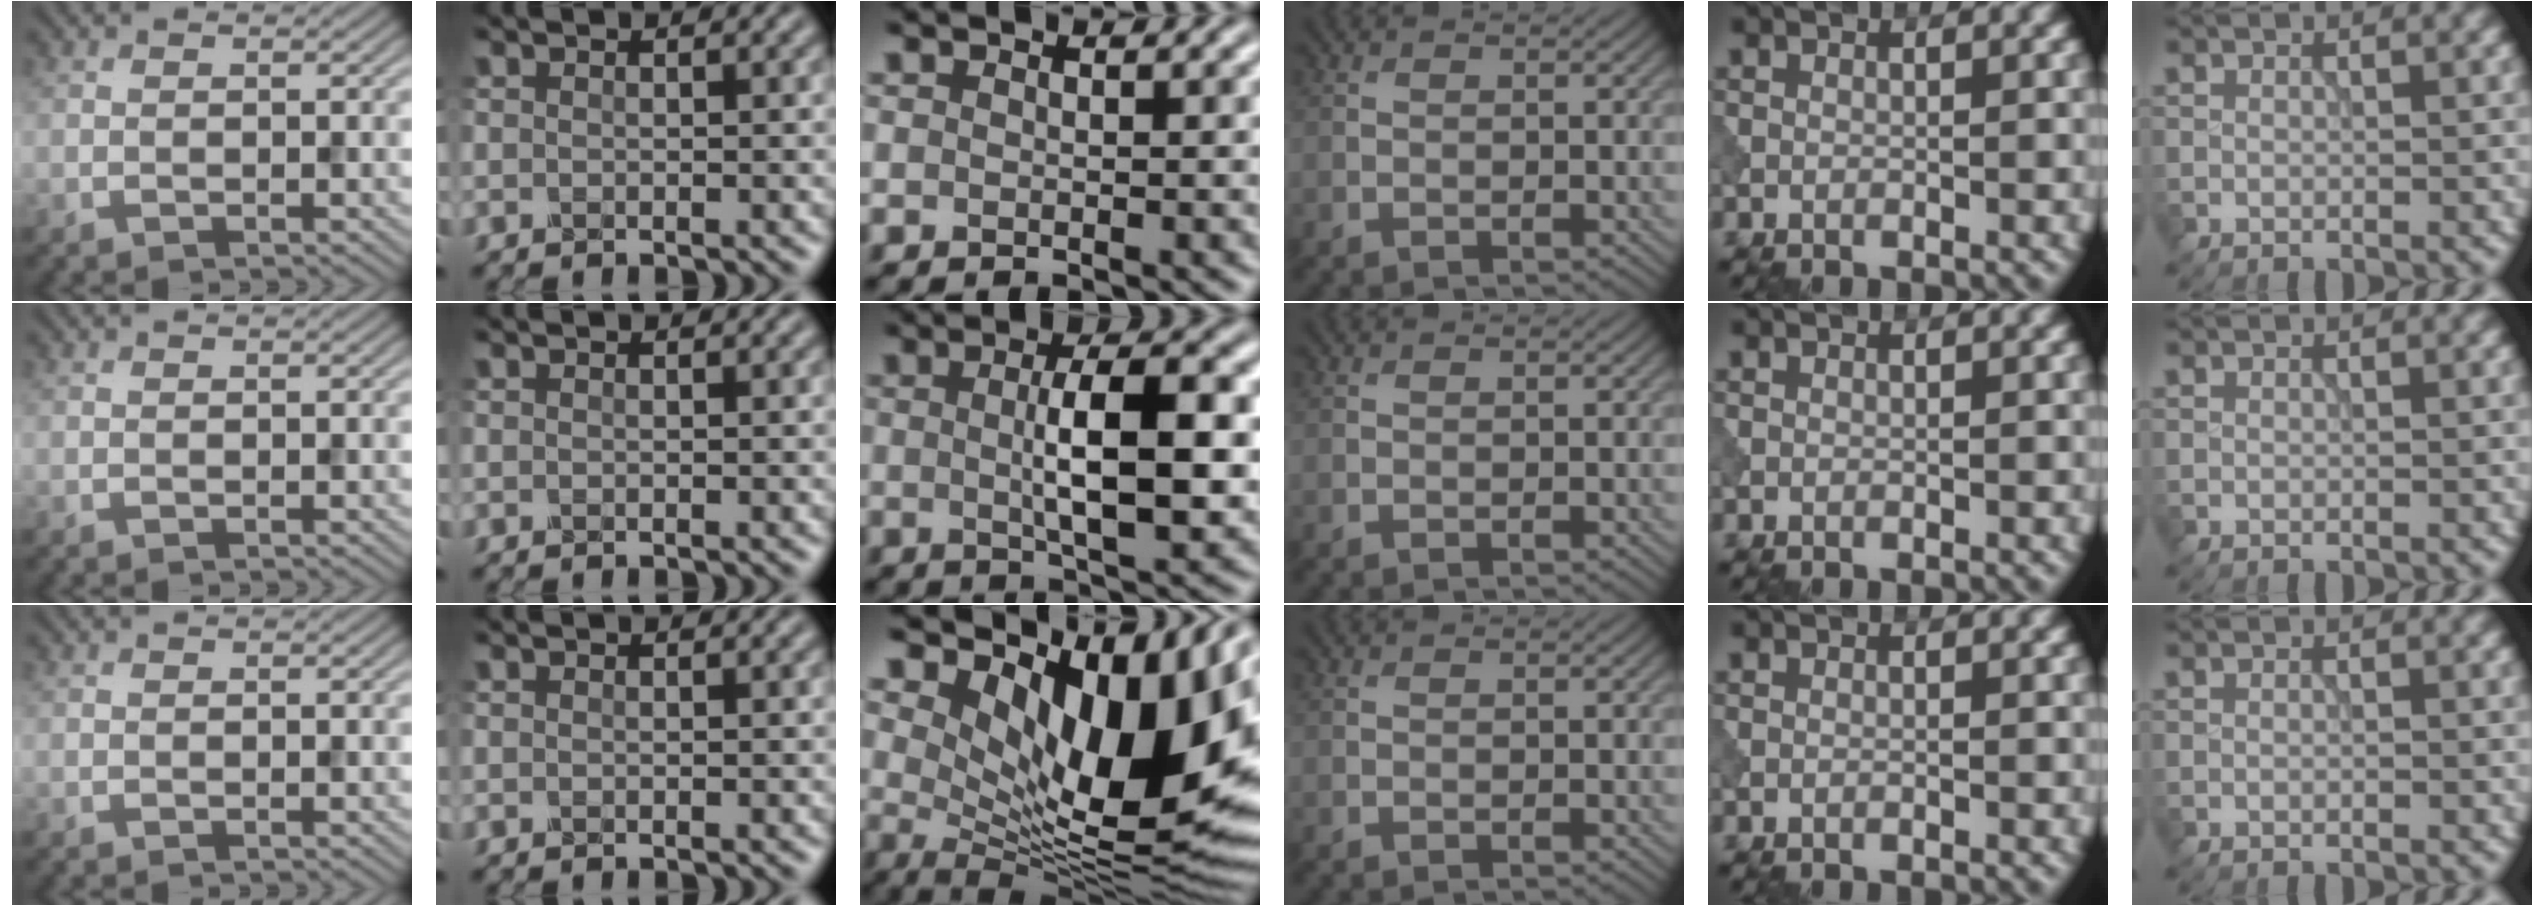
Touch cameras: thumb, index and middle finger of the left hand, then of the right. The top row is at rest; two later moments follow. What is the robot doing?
{"motion": "dispense", "object": "dispenser bottle"}